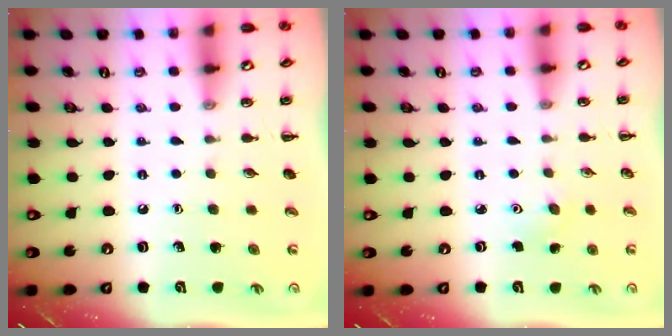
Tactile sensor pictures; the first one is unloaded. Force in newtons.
{"total": 3.2, "press": 3.1, "slide": 0.8}